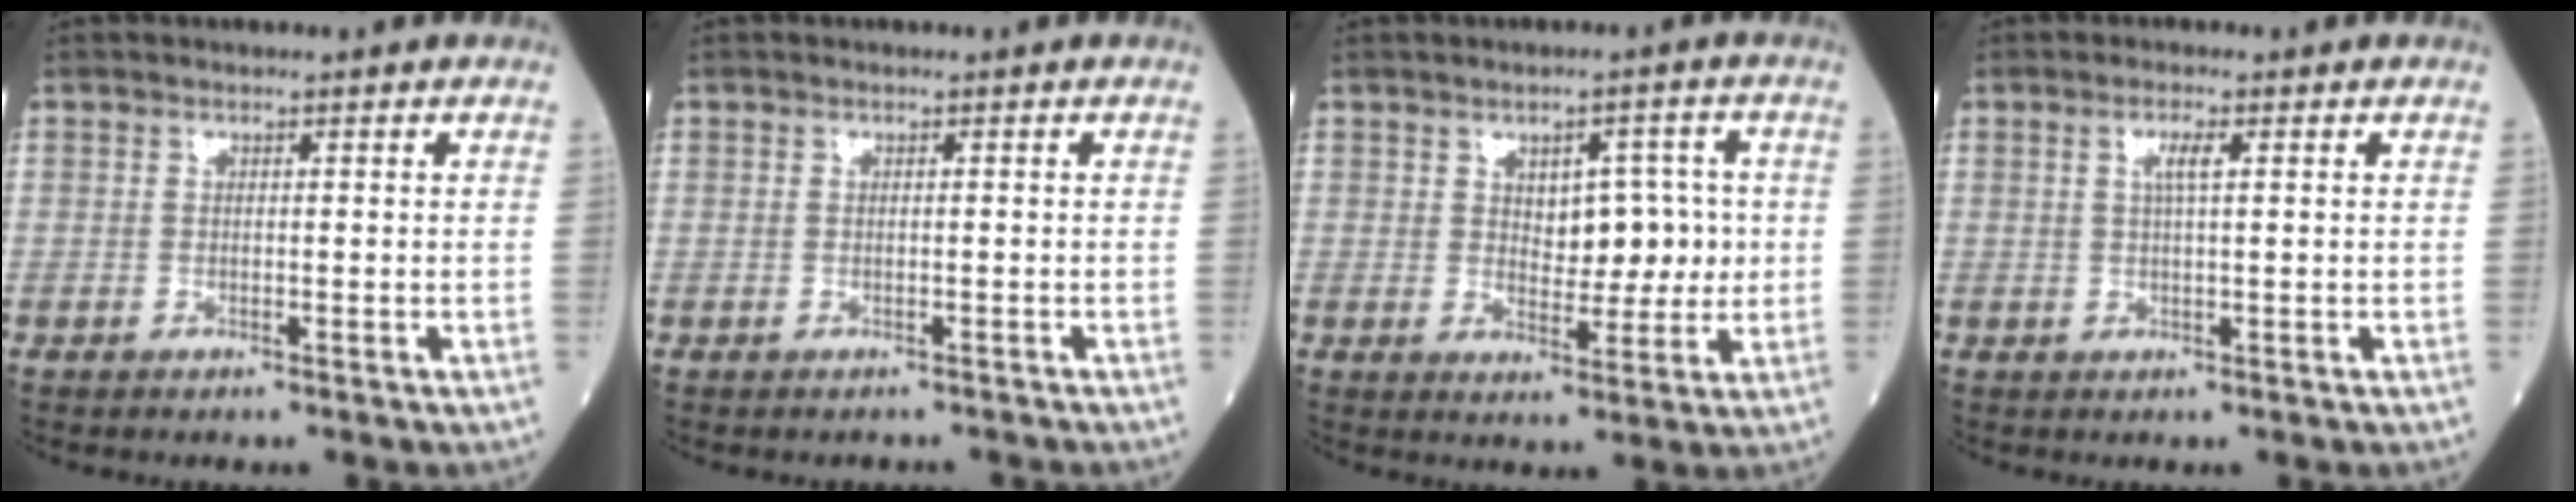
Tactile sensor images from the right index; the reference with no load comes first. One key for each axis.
{"total": 1.2, "fx": -1.0, "fy": 0.6, "fz": -0.2, "tx": 0.003, "ty": 0.002, "tz": -0.015}
{"total": 6.3, "fx": 0.9, "fy": 3.4, "fz": 5.2, "tx": -0.063, "ty": 0.011, "tz": 0.020}
{"total": 2.3, "fx": 0.8, "fy": 0.1, "fz": 2.1, "tx": -0.042, "ty": 0.001, "tz": 0.013}